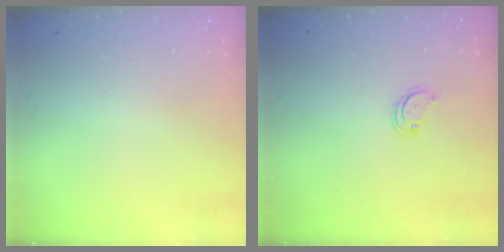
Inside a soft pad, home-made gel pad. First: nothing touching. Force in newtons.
{"total": 3.1, "press": 3.1, "slide": 0.3}